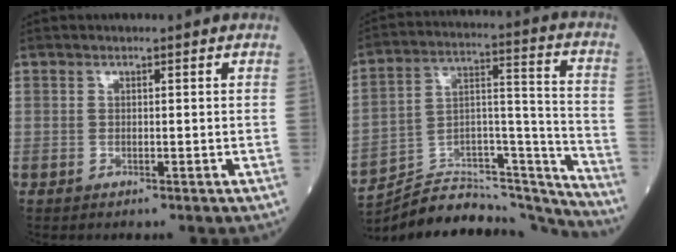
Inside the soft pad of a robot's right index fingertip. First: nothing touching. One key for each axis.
{"total": 24.0, "fx": -23.3, "fy": 3.6, "fz": 4.6, "tx": -0.081, "ty": 0.049, "tz": -0.356}